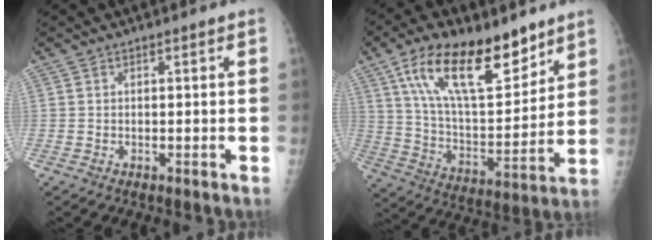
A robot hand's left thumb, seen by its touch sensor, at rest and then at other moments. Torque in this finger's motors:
{"motor_torque": [0.59, 0.57, 1.55, -1.23, 0.18]}